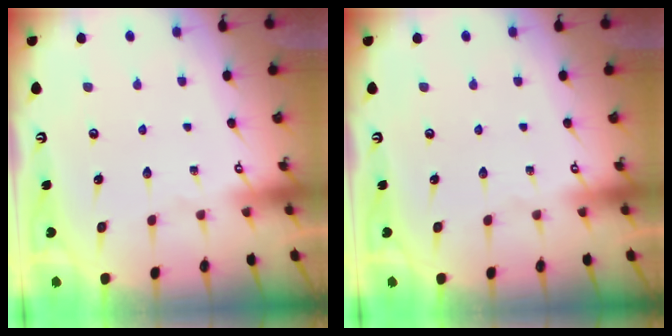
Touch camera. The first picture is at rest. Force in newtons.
{"total": 0.0}